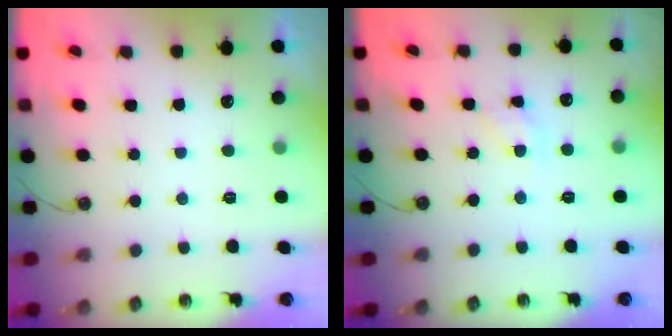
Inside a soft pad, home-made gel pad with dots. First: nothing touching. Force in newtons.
{"total": 6.3, "press": 6.3, "slide": 0.4}